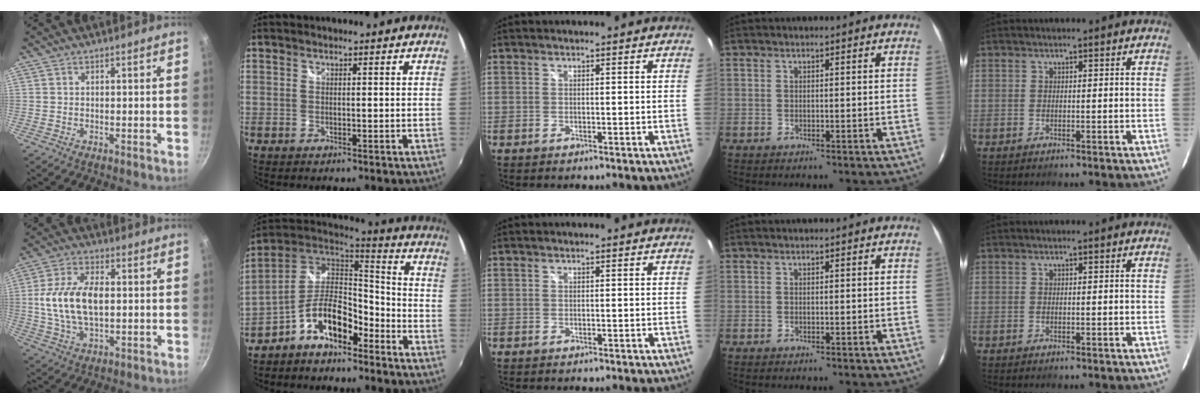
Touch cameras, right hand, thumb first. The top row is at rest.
{"thumb": {"total": 13.2, "force": [0.5, 7.5, 10.9], "torque": [-0.201, 0.015, 0.005]}, "index": {"total": 12.6, "force": [-6.9, 6.0, 8.7], "torque": [-0.174, 0.018, -0.124]}}